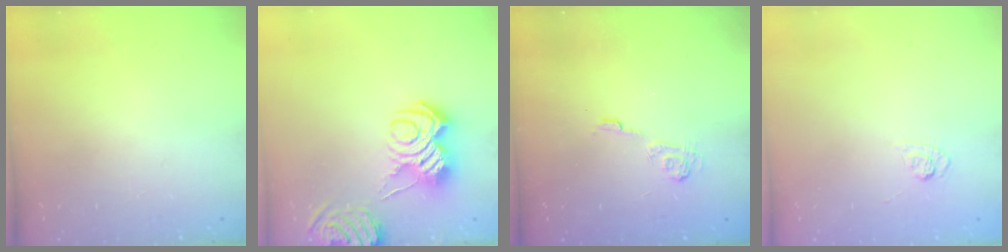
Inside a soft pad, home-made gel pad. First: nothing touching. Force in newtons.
{"total": 9.9, "press": 9.9, "slide": 0.7}
{"total": 4.5, "press": 4.2, "slide": 1.5}
{"total": 3.5, "press": 3.1, "slide": 1.6}